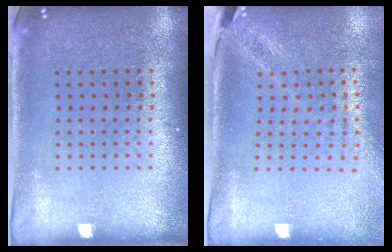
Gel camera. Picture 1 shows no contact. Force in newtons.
{"total": 1.9, "press": 1.6, "slide": 1.0}